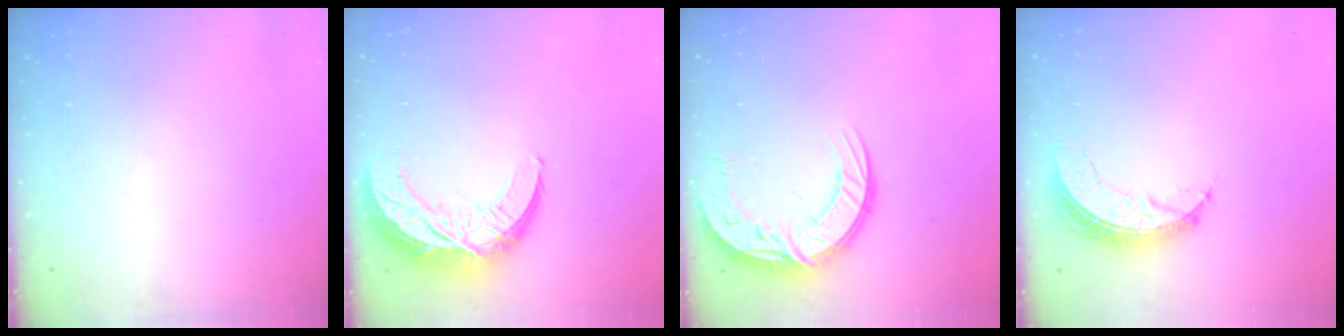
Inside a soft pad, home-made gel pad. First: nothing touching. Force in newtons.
{"total": 11.8, "press": 11.8, "slide": 0.8}
{"total": 13.2, "press": 13.2, "slide": 1.2}
{"total": 6.8, "press": 6.8, "slide": 0.6}